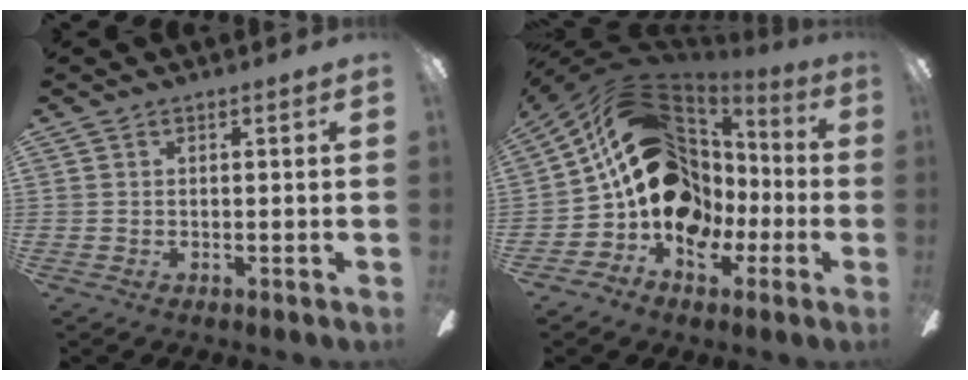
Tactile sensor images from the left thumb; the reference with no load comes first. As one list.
[{"total": 19.7, "force": [2.6, 15.7, 11.6], "torque": [-0.197, -0.013, 0.056]}]